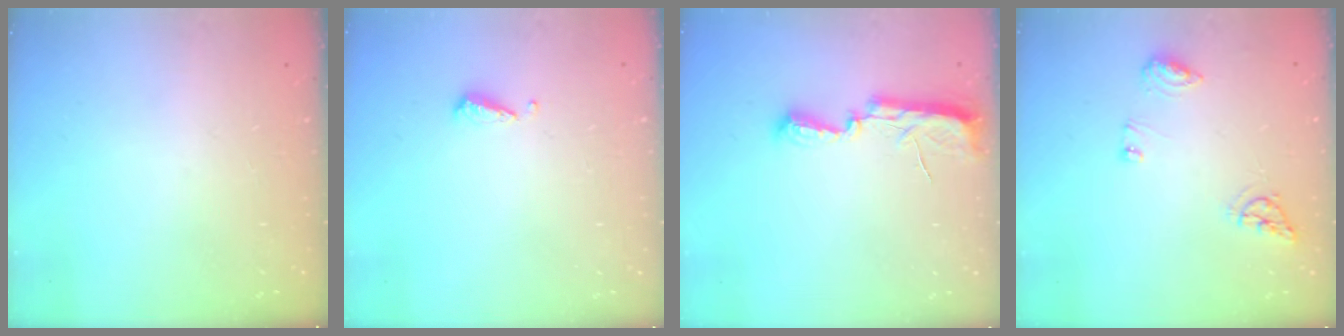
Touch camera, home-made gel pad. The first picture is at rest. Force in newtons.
{"total": 3.9, "press": 3.9, "slide": 0.4}
{"total": 8.9, "press": 8.5, "slide": 2.4}
{"total": 7.5, "press": 7.4, "slide": 0.8}